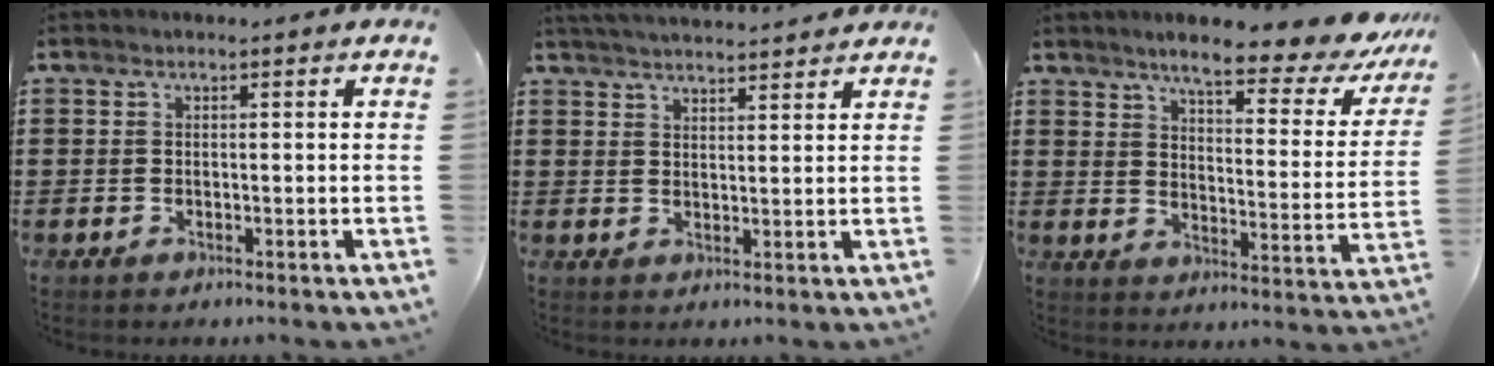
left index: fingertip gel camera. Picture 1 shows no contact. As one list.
[{"total": 3.2, "force": [3.2, -0.3, 0.4], "torque": [-0.017, -0.009, 0.058]}, {"total": 8.4, "force": [7.2, 0.5, 4.4], "torque": [-0.090, -0.045, 0.118]}]